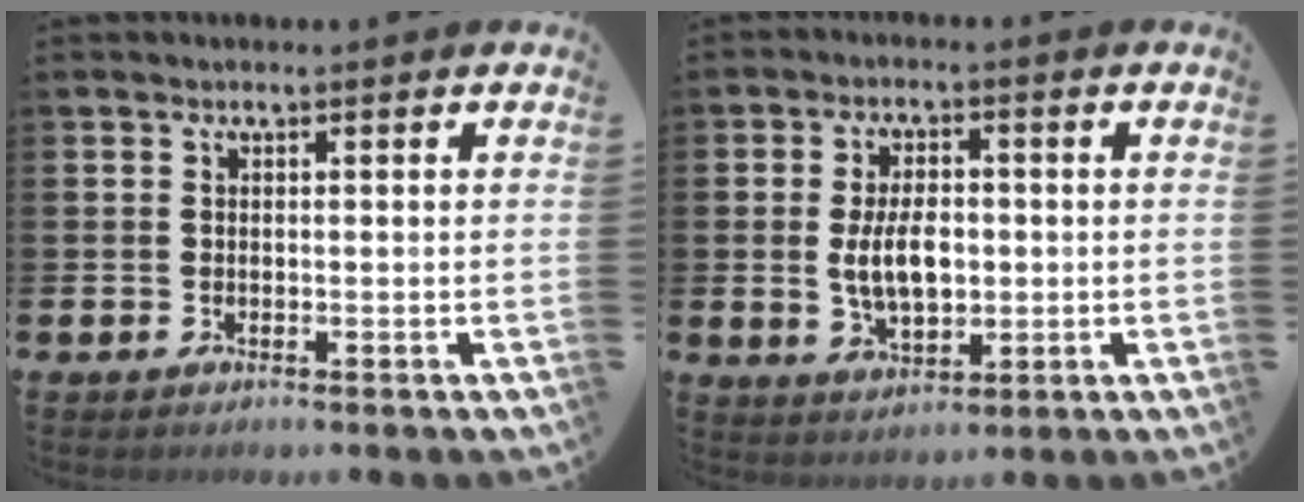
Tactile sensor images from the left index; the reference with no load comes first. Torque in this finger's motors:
{"motor_torque": [0.68, 0.12, 0.83, 0.08]}